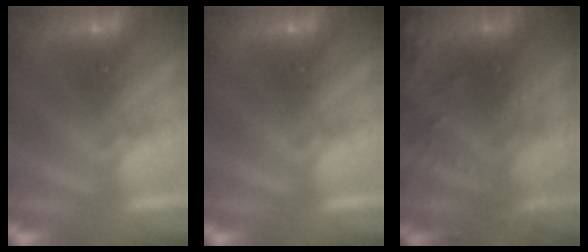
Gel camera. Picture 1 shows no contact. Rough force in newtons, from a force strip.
{"total": 0.0}
{"total": 9.3}